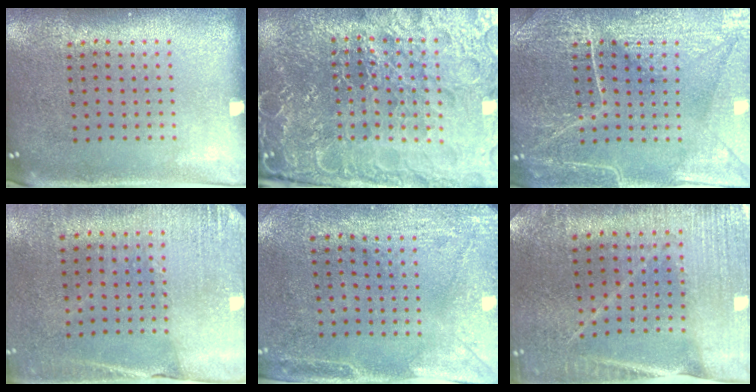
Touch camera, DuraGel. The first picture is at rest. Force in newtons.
{"total": 5.5, "press": 5.1, "slide": 2.0}
{"total": 4.0, "press": 4.0, "slide": 0.3}
{"total": 2.6, "press": 2.5, "slide": 0.8}
{"total": 2.9, "press": 2.3, "slide": 1.8}
{"total": 1.7, "press": 1.7, "slide": 0.1}